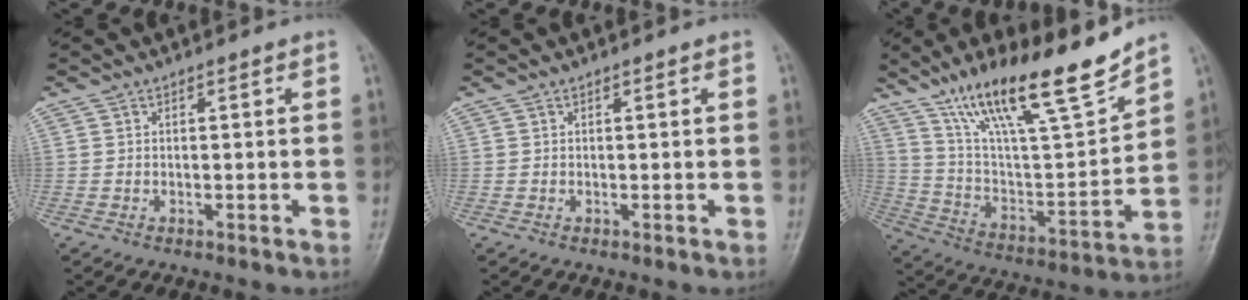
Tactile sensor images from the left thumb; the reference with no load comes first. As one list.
[{"total": 0.0}, {"total": 22.1, "force": [16.1, 4.2, 14.6], "torque": [-0.220, -0.070, 0.286]}]